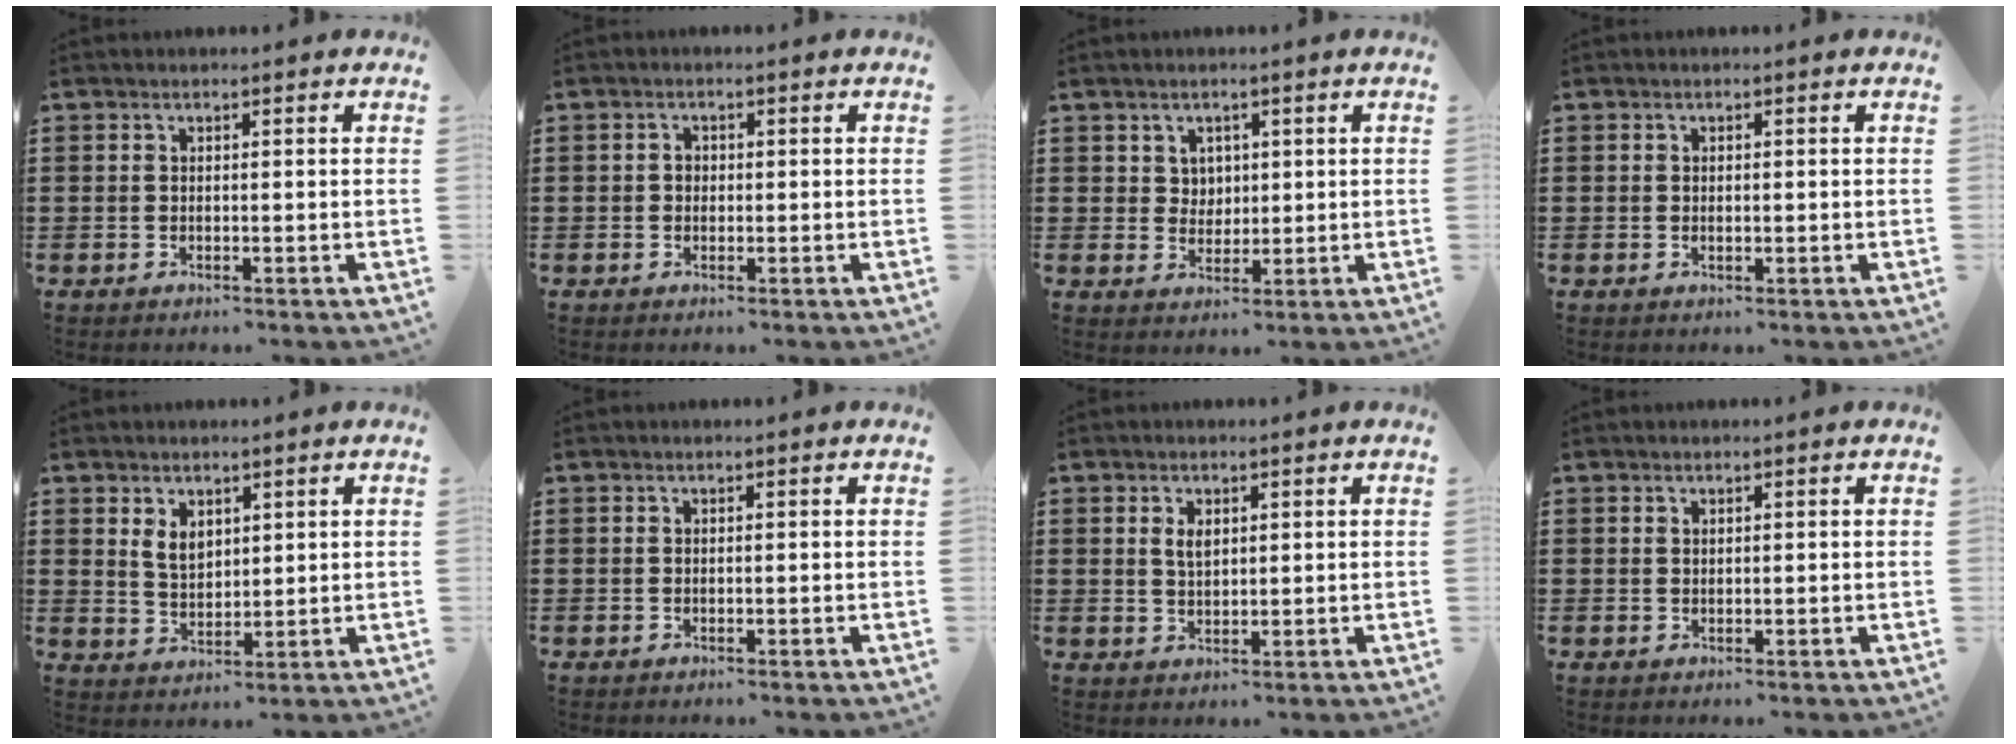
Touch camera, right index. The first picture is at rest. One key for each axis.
{"total": 1.1, "fx": 0.0, "fy": 0.9, "fz": 0.6, "tx": -0.014, "ty": 0.005, "tz": -0.001}
{"total": 3.0, "fx": 1.5, "fy": 2.5, "fz": 0.7, "tx": -0.024, "ty": 0.010, "tz": 0.027}
{"total": 0.7, "fx": 0.0, "fy": 0.4, "fz": 0.6, "tx": -0.012, "ty": 0.002, "tz": 0.000}
{"total": 3.7, "fx": 1.8, "fy": 2.4, "fz": 2.1, "tx": -0.041, "ty": 0.005, "tz": 0.032}
{"total": 0.0}
{"total": 2.4, "fx": 0.9, "fy": 1.3, "fz": 1.8, "tx": -0.039, "ty": 0.004, "tz": 0.016}
{"total": 0.6, "fx": 0.4, "fy": 0.4, "fz": 0.1, "tx": -0.004, "ty": 0.002, "tz": 0.009}